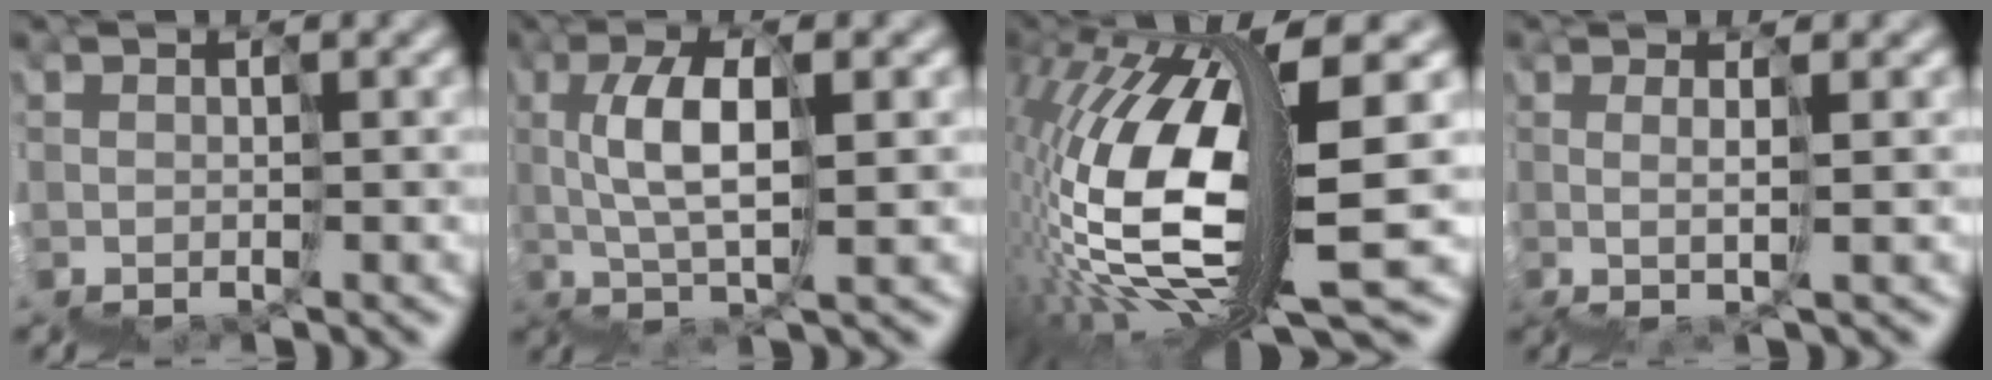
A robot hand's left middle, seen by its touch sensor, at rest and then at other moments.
{"total": 2.5, "force": [1.1, -0.1, 2.2], "torque": [-0.043, 0.029, 0.009]}
{"total": 10.8, "force": [-1.3, 2.5, 10.4], "torque": [-0.227, -0.002, -0.014]}
{"total": 1.4, "force": [1.1, -0.6, 0.6], "torque": [0.024, 0.025, 0.012]}